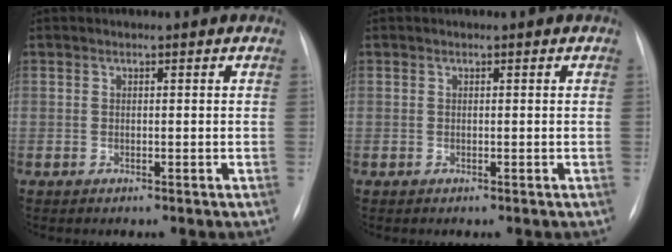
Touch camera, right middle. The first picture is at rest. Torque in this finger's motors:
{"motor_torque": [-0.11, -0.08, 0.00, 0.00]}